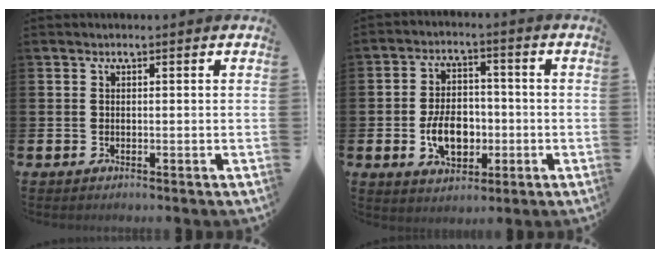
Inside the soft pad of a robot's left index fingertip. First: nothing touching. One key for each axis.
{"total": 6.7, "fx": -1.6, "fy": 4.6, "fz": 4.6, "tx": -0.064, "ty": 0.008, "tz": -0.032}